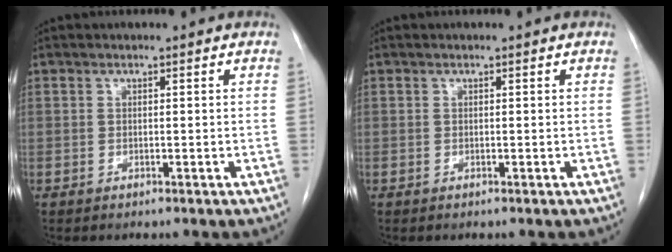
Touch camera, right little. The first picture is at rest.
{"total": 0.0}